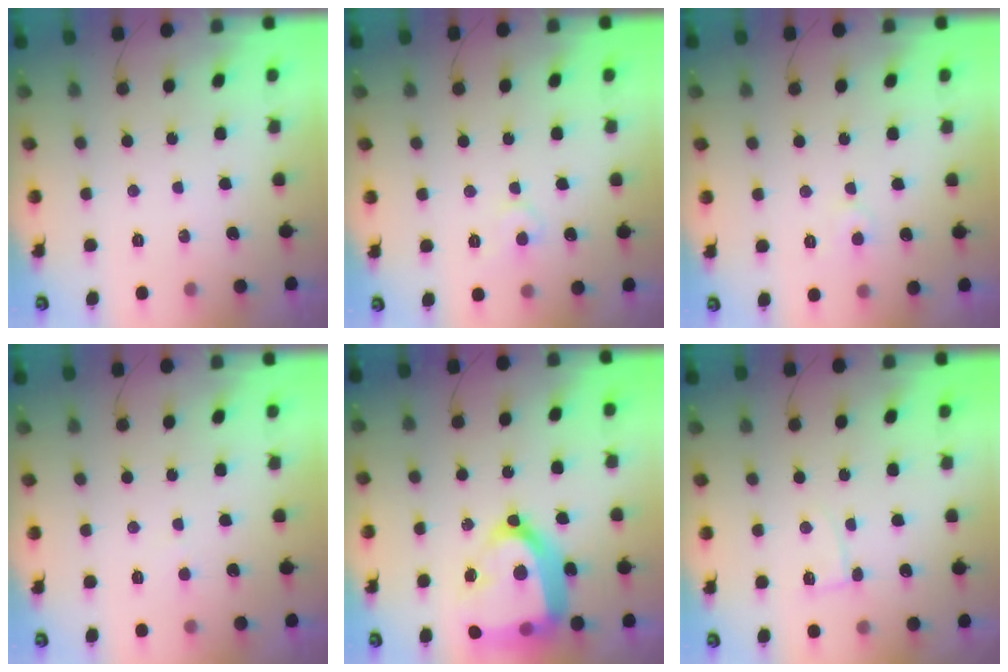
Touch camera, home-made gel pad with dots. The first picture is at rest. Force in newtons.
{"total": 6.1, "press": 6.1, "slide": 0.3}
{"total": 4.6, "press": 4.6, "slide": 0.4}
{"total": 2.4, "press": 2.4, "slide": 0.2}
{"total": 26.9, "press": 26.7, "slide": 2.5}
{"total": 3.4, "press": 3.4, "slide": 0.4}